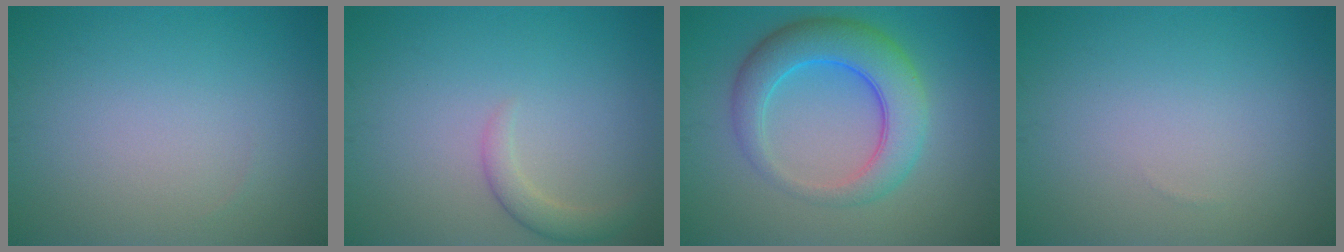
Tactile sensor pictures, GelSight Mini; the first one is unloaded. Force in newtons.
{"total": 1.8, "press": 1.8, "slide": 0.1}
{"total": 6.6, "press": 6.6, "slide": 0.2}
{"total": 0.0}